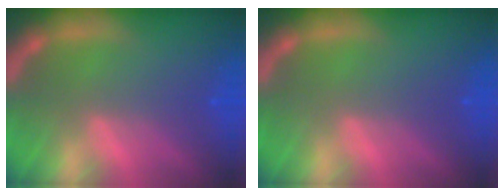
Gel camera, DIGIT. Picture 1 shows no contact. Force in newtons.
{"total": 0.0}